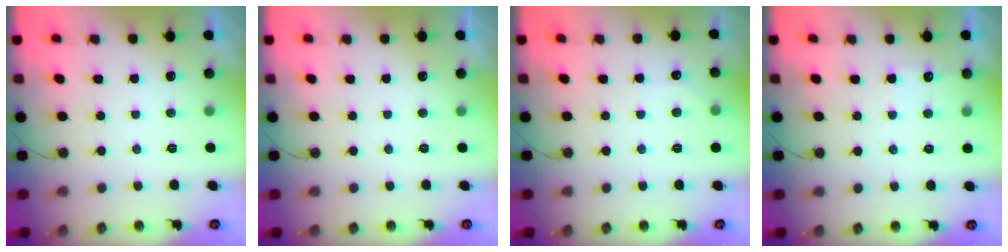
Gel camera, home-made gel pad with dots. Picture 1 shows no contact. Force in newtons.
{"total": 0.0}
{"total": 2.7, "press": 2.6, "slide": 0.4}
{"total": 4.9, "press": 4.9, "slide": 0.4}